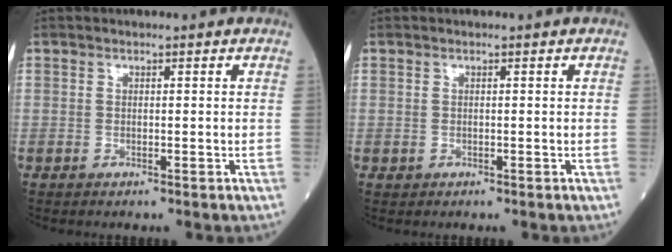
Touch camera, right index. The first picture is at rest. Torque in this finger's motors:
{"motor_torque": [-0.09, 0.01, -0.09, 0.00]}